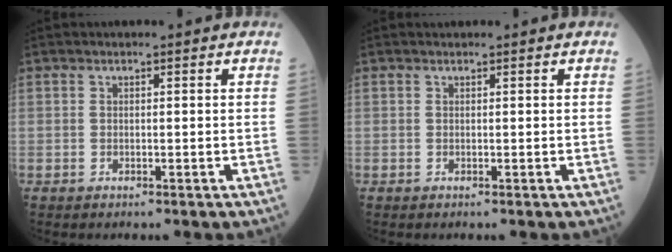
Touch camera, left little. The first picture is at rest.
{"total": 0.0}